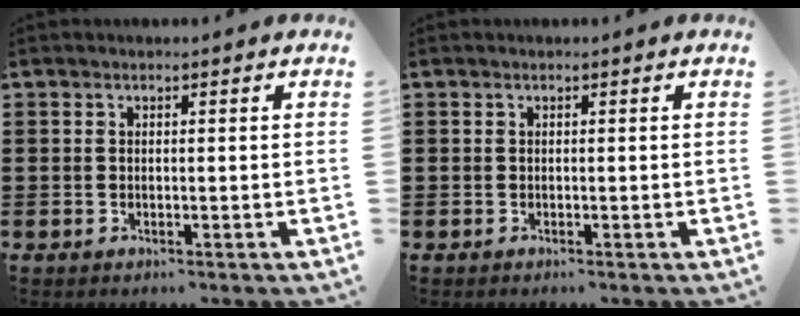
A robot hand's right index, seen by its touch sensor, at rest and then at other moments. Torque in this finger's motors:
{"motor_torque": [-0.92, 1.23, -0.02, -0.01]}